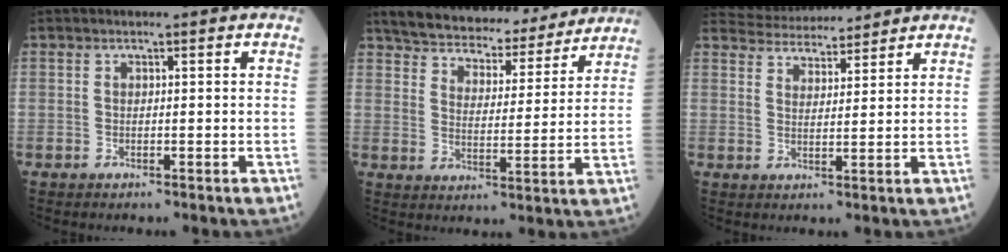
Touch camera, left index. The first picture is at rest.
{"total": 19.3, "force": [17.5, 5.4, 6.0], "torque": [-0.089, 0.009, 0.240]}
{"total": 8.7, "force": [8.5, 1.3, 1.4], "torque": [-0.030, 0.022, 0.133]}